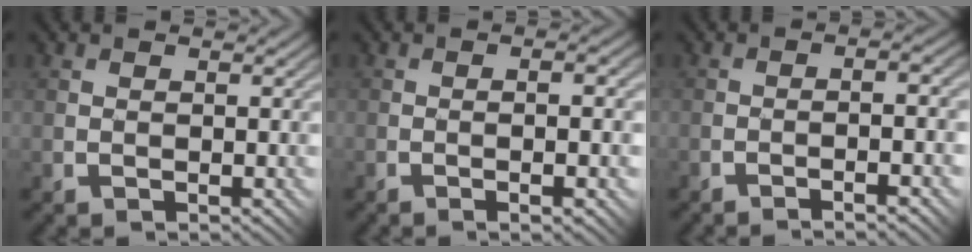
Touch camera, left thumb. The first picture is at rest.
{"total": 5.6, "force": [-1.8, 0.9, 5.3], "torque": [-0.066, 0.001, -0.018]}
{"total": 5.4, "force": [-2.9, 0.6, 4.5], "torque": [-0.057, 0.002, -0.041]}